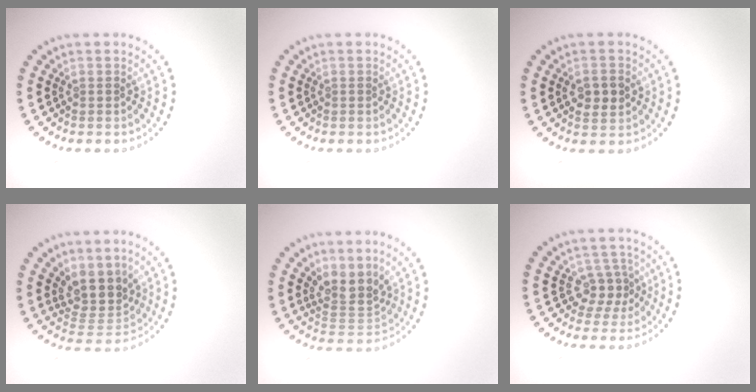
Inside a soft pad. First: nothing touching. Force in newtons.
{"total": 0.0}
{"total": 2.4, "press": 2.4, "slide": 0.2}
{"total": 3.8, "press": 3.0, "slide": 2.3}
{"total": 3.3, "press": 2.5, "slide": 2.1}
{"total": 2.4, "press": 1.8, "slide": 1.7}